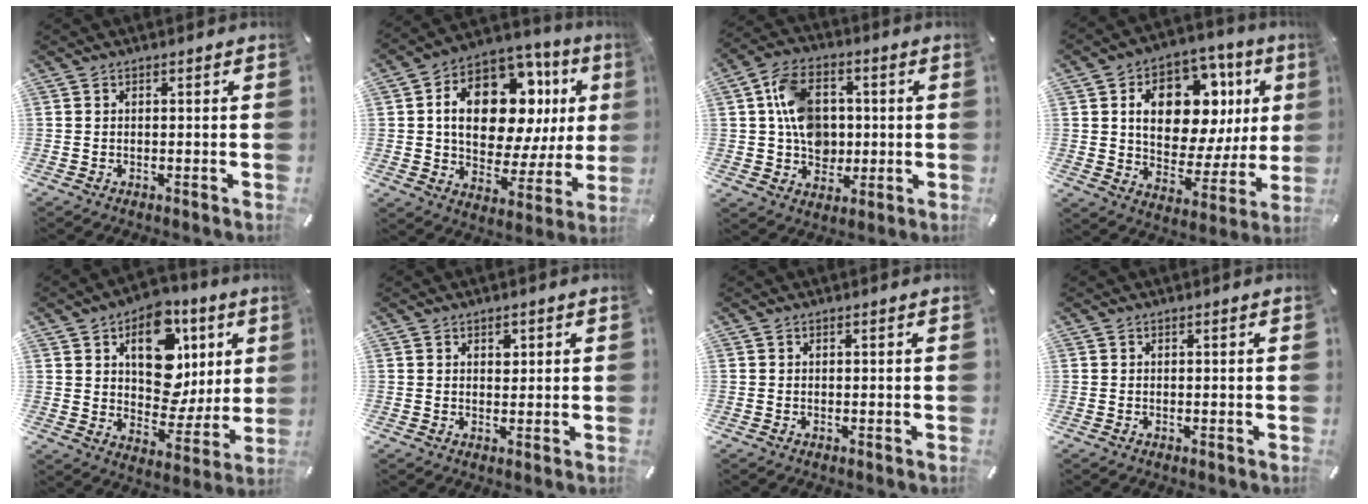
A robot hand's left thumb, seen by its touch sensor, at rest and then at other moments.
{"total": 20.8, "force": [6.2, 12.5, 15.4], "torque": [-0.244, -0.036, 0.101]}
{"total": 12.9, "force": [0.7, 10.4, 7.7], "torque": [-0.147, 0.020, 0.019]}
{"total": 18.5, "force": [6.8, 11.3, 12.9], "torque": [-0.188, -0.041, 0.117]}
{"total": 16.3, "force": [6.2, 11.5, 9.8], "torque": [-0.121, -0.035, 0.111]}
{"total": 2.0, "force": [0.8, 1.6, 1.0], "torque": [0.002, -0.007, 0.008]}
{"total": 0.0}
{"total": 0.0}